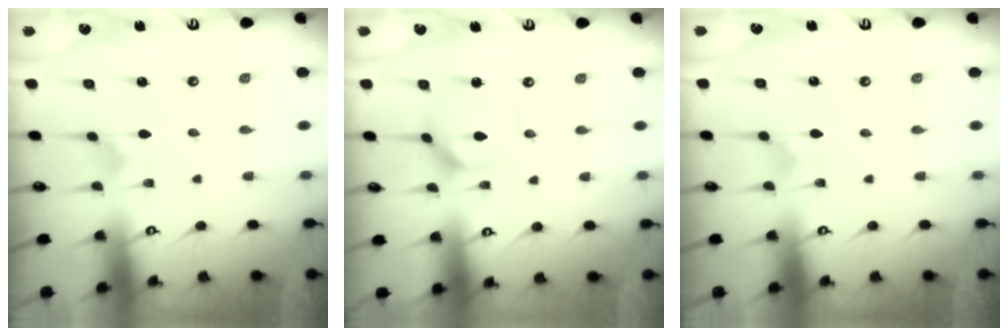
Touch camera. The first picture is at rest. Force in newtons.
{"total": 6.9, "press": 6.8, "slide": 0.5}
{"total": 2.0, "press": 2.0, "slide": 0.1}